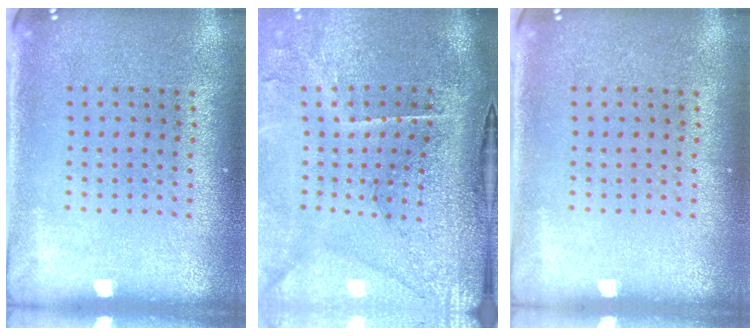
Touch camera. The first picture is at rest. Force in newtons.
{"total": 4.8, "press": 3.8, "slide": 3.0}
{"total": 0.0}